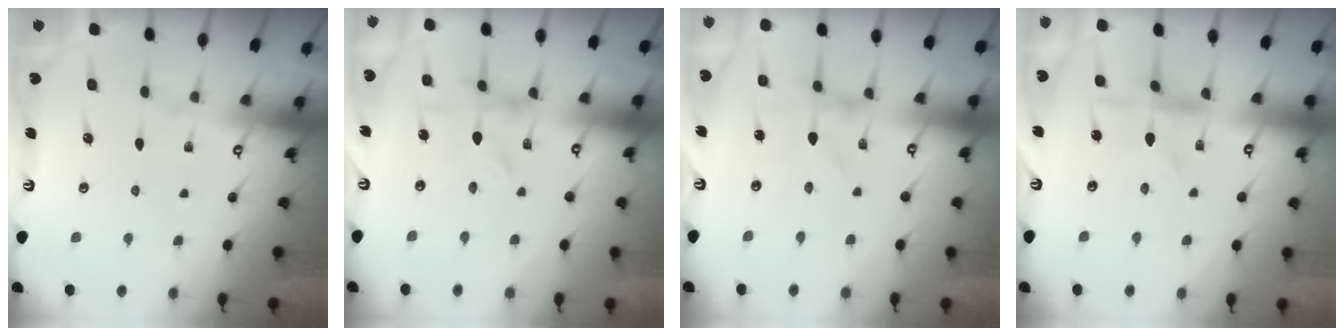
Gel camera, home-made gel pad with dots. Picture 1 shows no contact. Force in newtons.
{"total": 0.0}
{"total": 0.0}
{"total": 0.9, "press": 0.8, "slide": 0.3}